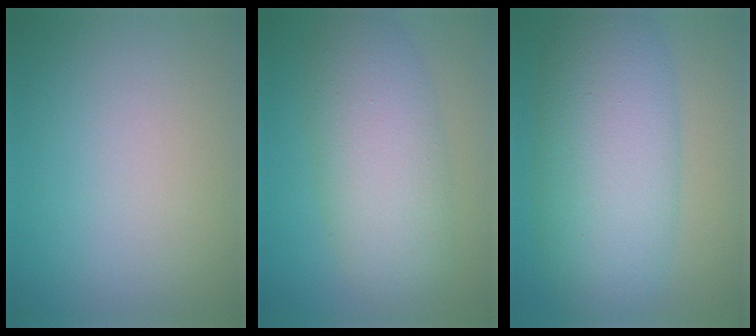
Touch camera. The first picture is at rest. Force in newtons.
{"total": 7.2, "press": 7.2, "slide": 0.2}
{"total": 9.9, "press": 9.9, "slide": 0.1}